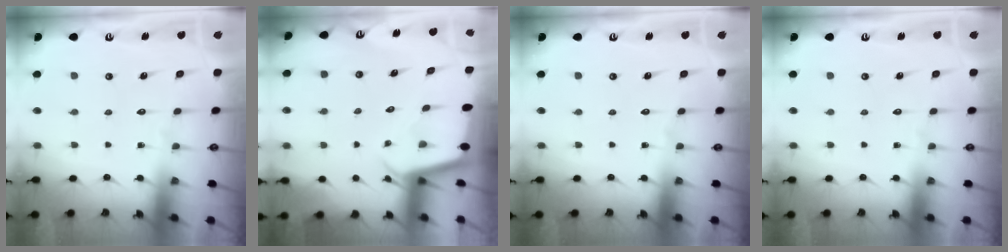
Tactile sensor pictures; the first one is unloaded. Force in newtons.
{"total": 2.0, "press": 2.0, "slide": 0.1}
{"total": 0.0}
{"total": 0.0}